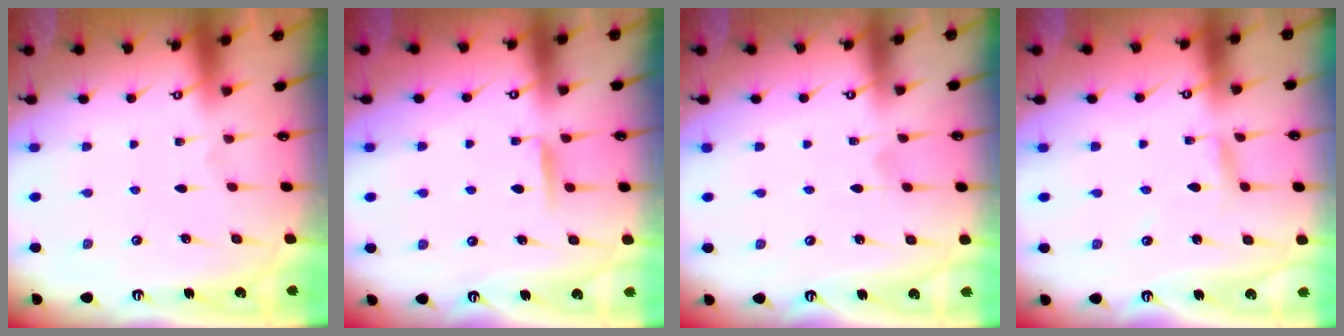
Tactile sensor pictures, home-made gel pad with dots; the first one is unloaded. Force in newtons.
{"total": 7.2, "press": 7.2, "slide": 0.9}
{"total": 2.5, "press": 2.5, "slide": 0.4}
{"total": 2.2, "press": 2.2, "slide": 0.1}